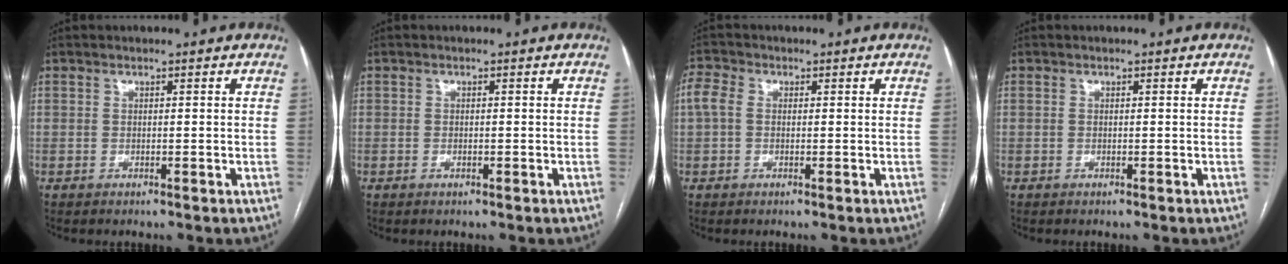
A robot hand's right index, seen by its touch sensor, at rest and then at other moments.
{"total": 0.5, "force": [-0.3, 0.2, 0.4], "torque": [-0.009, 0.000, -0.004]}
{"total": 3.2, "force": [0.3, 2.3, 2.1], "torque": [-0.065, 0.021, 0.003]}
{"total": 0.0}